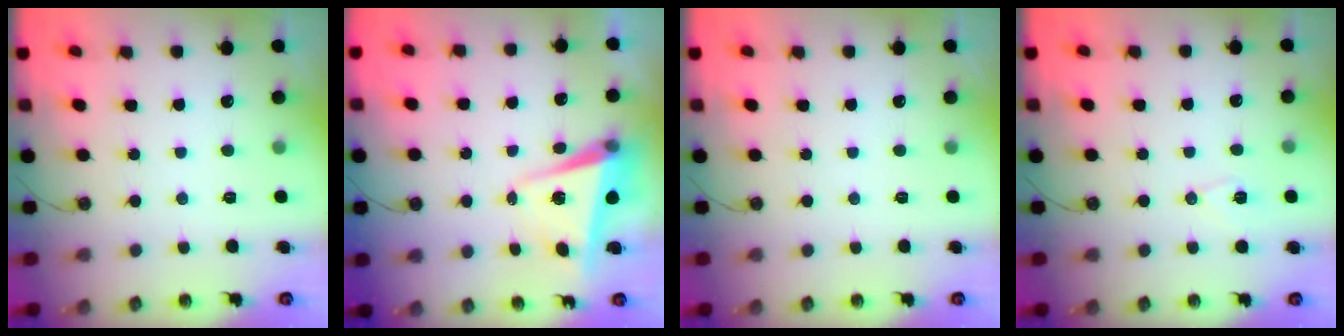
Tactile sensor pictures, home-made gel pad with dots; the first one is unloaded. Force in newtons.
{"total": 5.3, "press": 5.2, "slide": 1.0}
{"total": 0.0}
{"total": 6.7, "press": 6.4, "slide": 2.1}